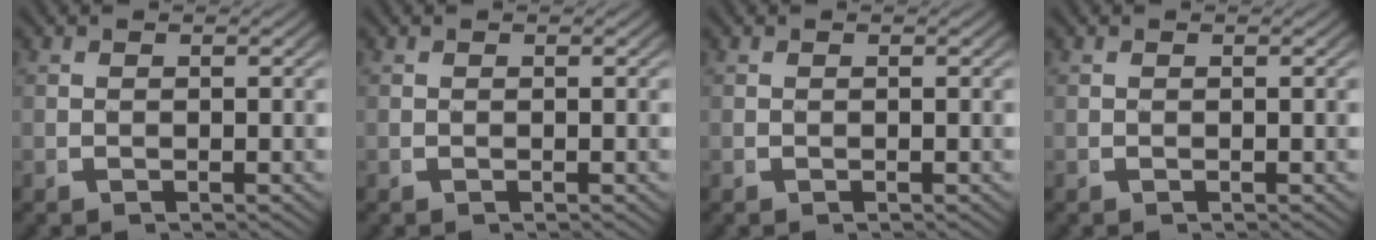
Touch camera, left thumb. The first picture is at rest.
{"total": 0.0}
{"total": 0.0}
{"total": 0.0}